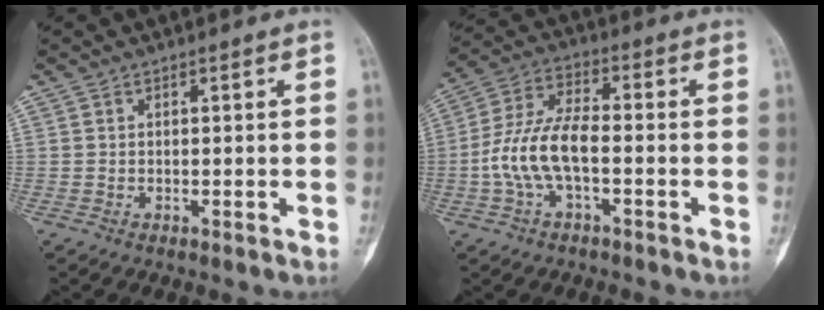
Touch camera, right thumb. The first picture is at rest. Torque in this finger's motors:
{"motor_torque": [0.27, 0.29, 0.84, -0.79, 0.32]}